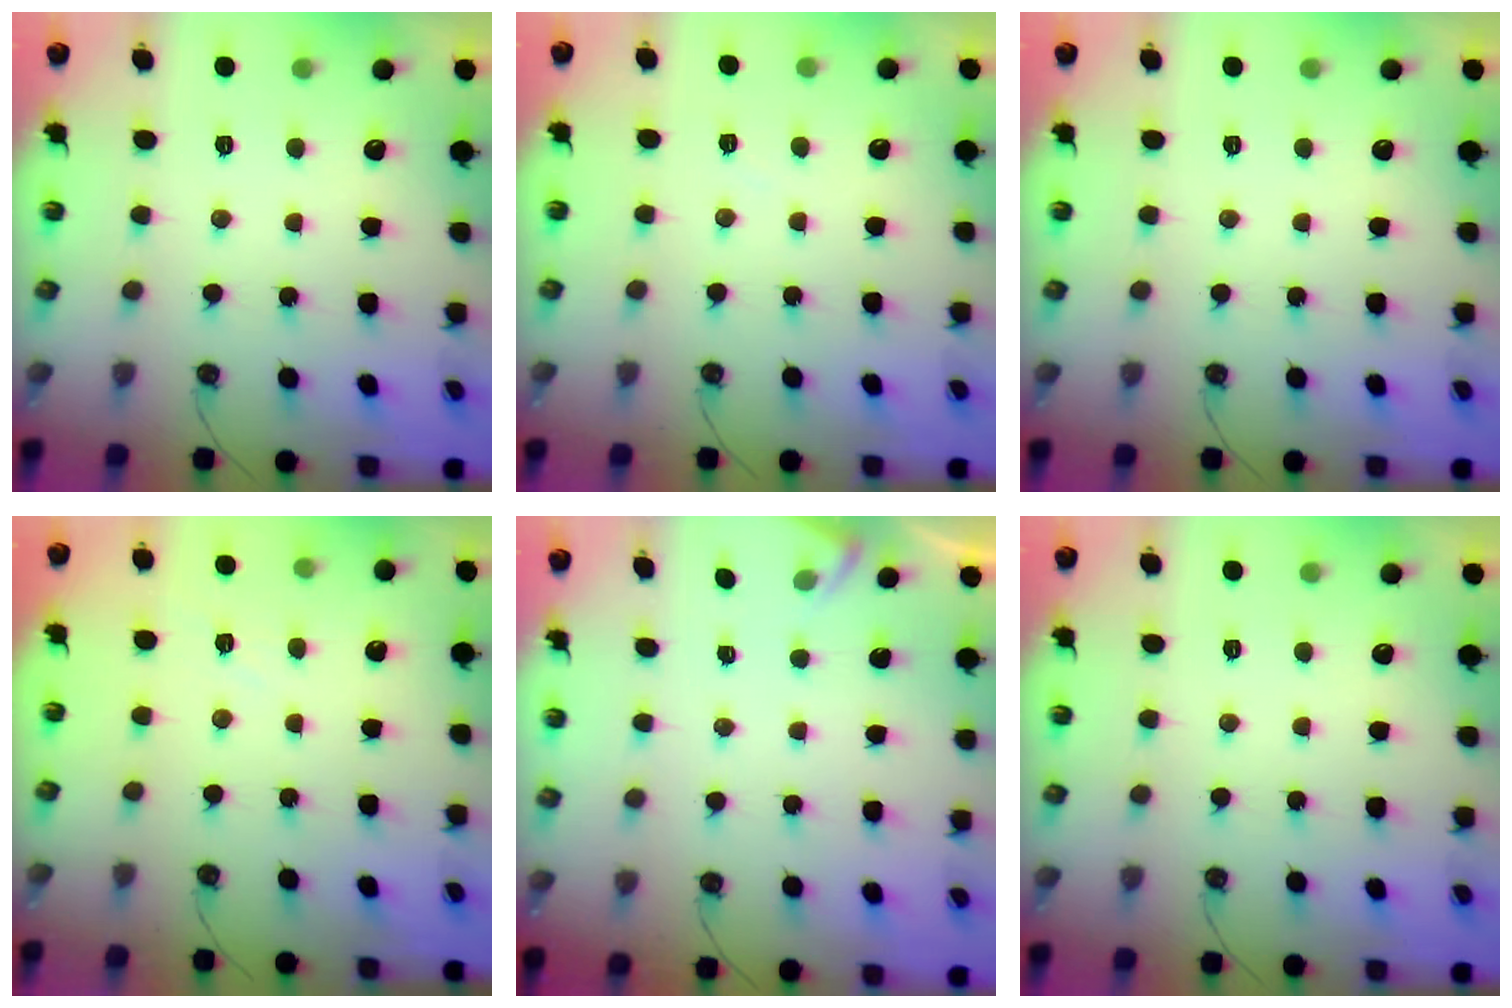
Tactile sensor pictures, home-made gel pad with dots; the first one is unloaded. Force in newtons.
{"total": 3.9, "press": 3.8, "slide": 0.6}
{"total": 0.0}
{"total": 3.6, "press": 3.6, "slide": 0.4}
{"total": 2.7, "press": 2.6, "slide": 0.5}
{"total": 0.0}